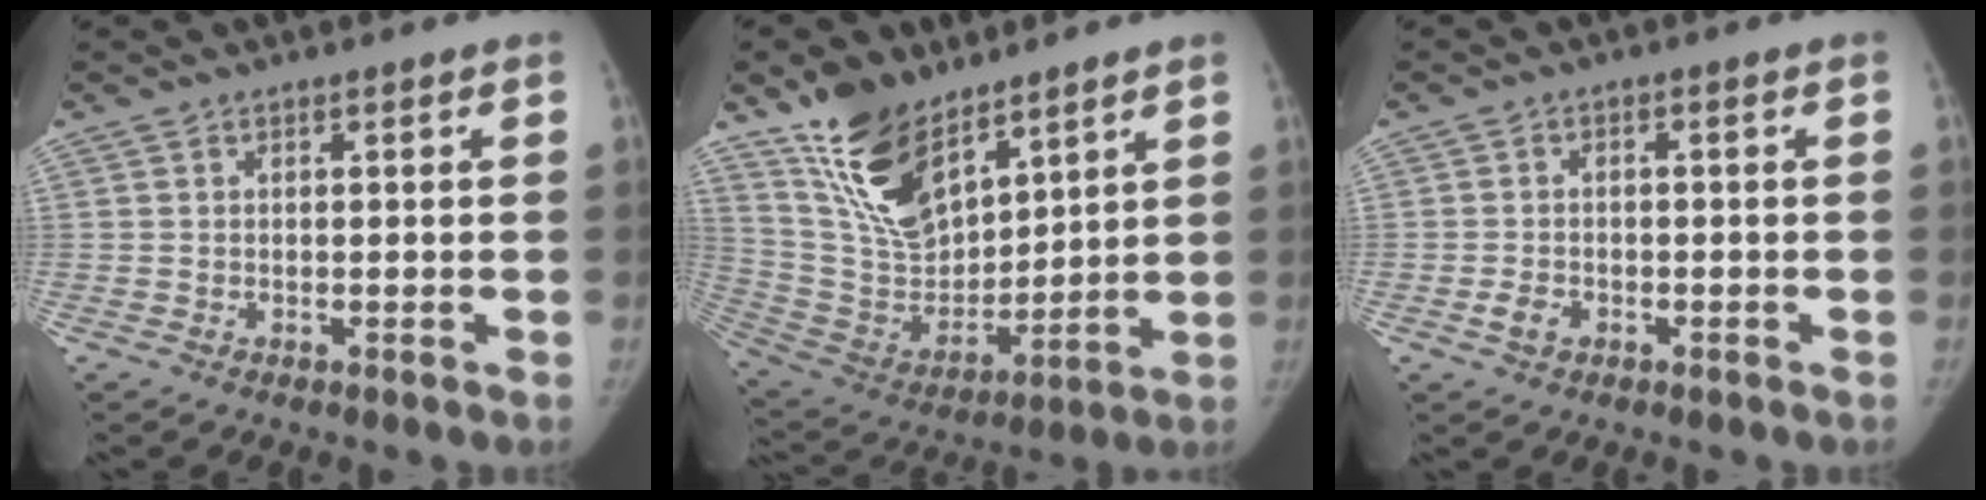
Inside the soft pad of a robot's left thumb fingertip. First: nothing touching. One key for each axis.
{"total": 17.7, "fx": 12.0, "fy": 9.0, "fz": 9.5, "tx": -0.129, "ty": -0.065, "tz": 0.240}
{"total": 2.8, "fx": -1.3, "fy": 2.0, "fz": 1.5, "tx": -0.024, "ty": 0.007, "tz": -0.022}